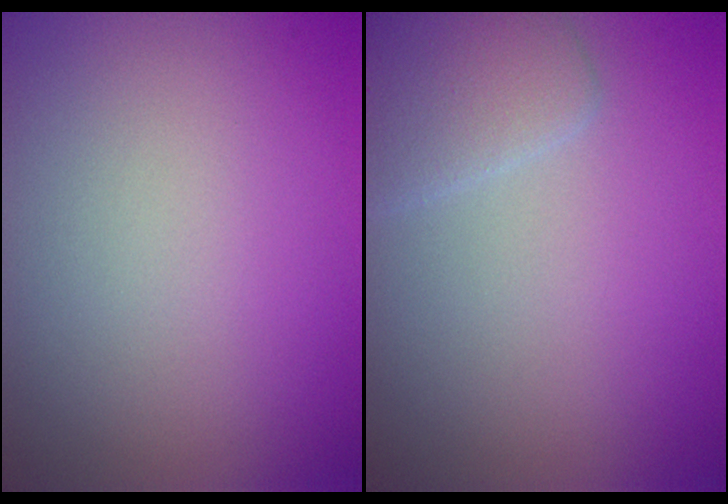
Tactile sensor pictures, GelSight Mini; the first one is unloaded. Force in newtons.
{"total": 2.9, "press": 2.9, "slide": 0.2}